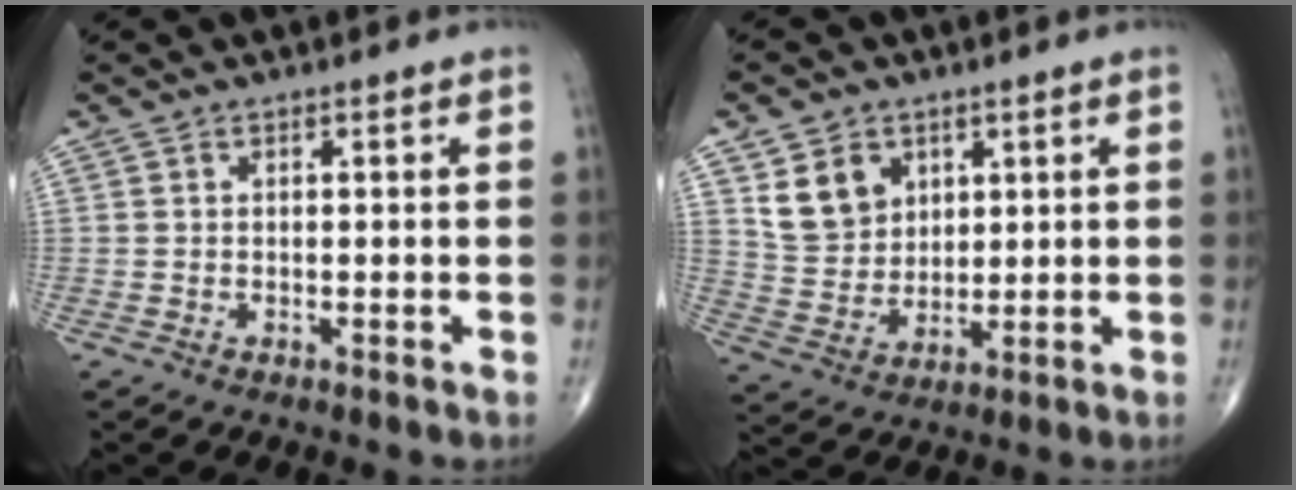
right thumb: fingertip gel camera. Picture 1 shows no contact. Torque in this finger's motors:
{"motor_torque": [0.16, 1.55, 0.34, 0.31, 0.03]}